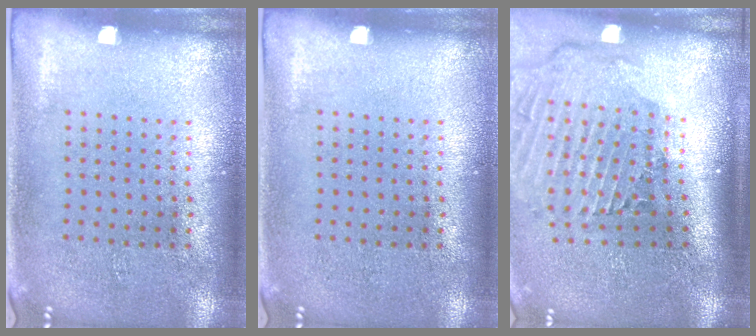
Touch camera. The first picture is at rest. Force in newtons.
{"total": 0.0}
{"total": 3.0, "press": 2.1, "slide": 2.1}